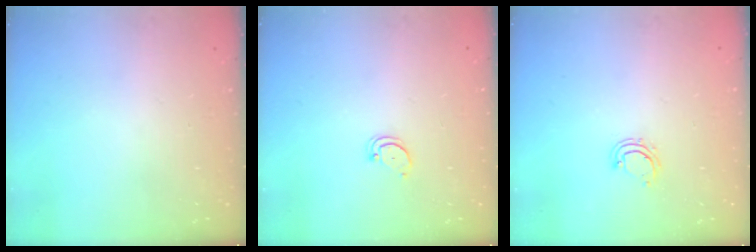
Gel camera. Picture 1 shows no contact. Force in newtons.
{"total": 2.5, "press": 2.5, "slide": 0.2}
{"total": 4.1, "press": 4.1, "slide": 0.3}